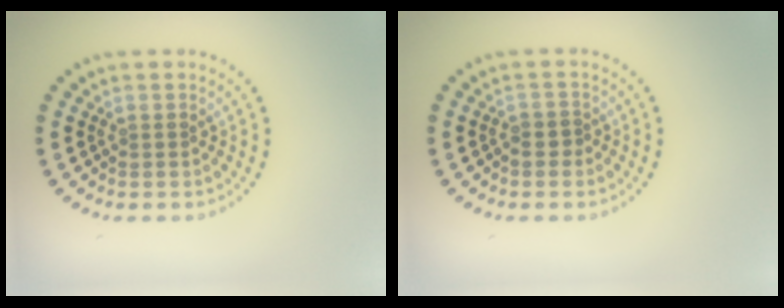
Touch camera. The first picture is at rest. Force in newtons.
{"total": 0.9, "press": 0.6, "slide": 0.7}